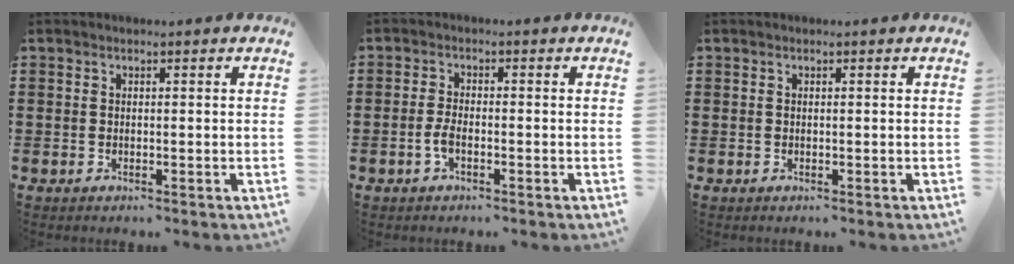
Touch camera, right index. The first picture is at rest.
{"total": 2.5, "force": [-0.9, 0.9, 2.1], "torque": [-0.055, -0.003, -0.020]}
{"total": 0.0}